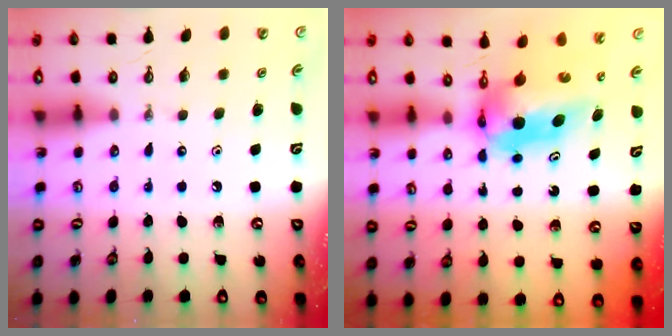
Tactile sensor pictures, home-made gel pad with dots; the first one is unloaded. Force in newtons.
{"total": 6.1, "press": 6.1, "slide": 0.4}